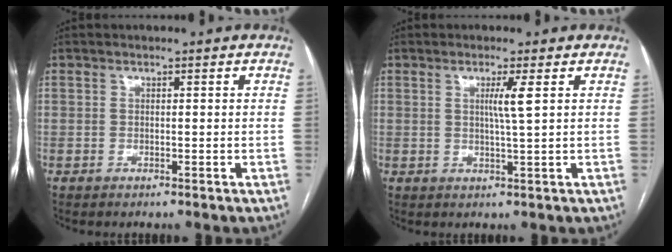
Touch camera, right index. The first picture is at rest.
{"total": 3.0, "force": [0.9, -0.7, 2.8], "torque": [-0.052, -0.005, 0.015]}